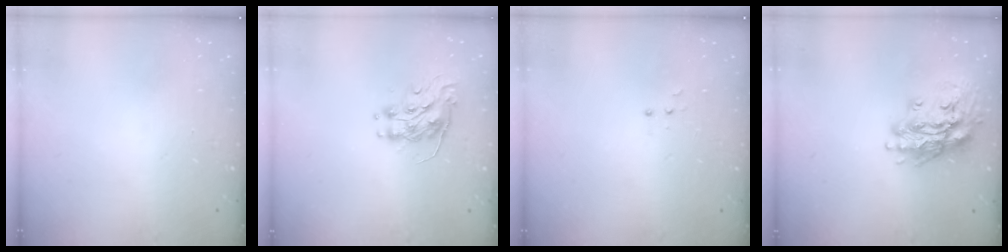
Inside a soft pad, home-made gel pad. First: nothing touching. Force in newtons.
{"total": 8.8, "press": 8.7, "slide": 0.4}
{"total": 3.4, "press": 3.3, "slide": 0.7}
{"total": 16.7, "press": 16.5, "slide": 2.3}